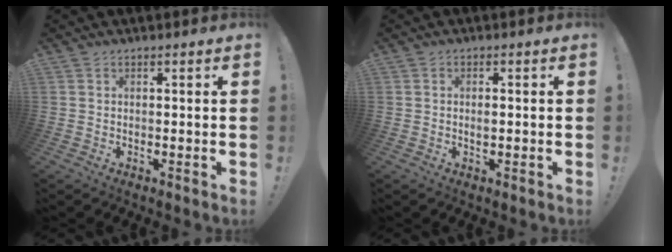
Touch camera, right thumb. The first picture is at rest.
{"total": 1.1, "force": [0.2, 0.4, 1.0], "torque": [-0.013, 0.000, 0.002]}